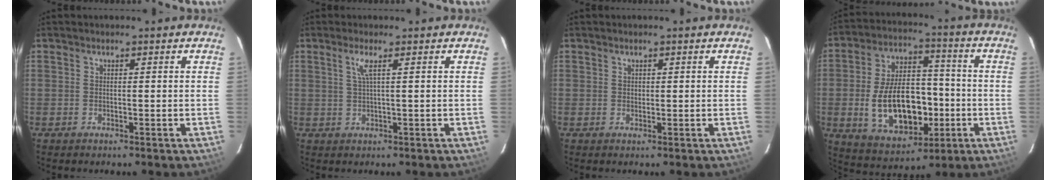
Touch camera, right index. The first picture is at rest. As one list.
[{"total": 2.4, "force": [0.9, -0.4, 2.1], "torque": [-0.041, -0.002, 0.019]}, {"total": 0.7, "force": [0.3, 0.6, 0.1], "torque": [0.001, 0.003, 0.005]}, {"total": 17.6, "force": [-3.7, 10.4, 13.8], "torque": [-0.270, 0.013, -0.036]}]